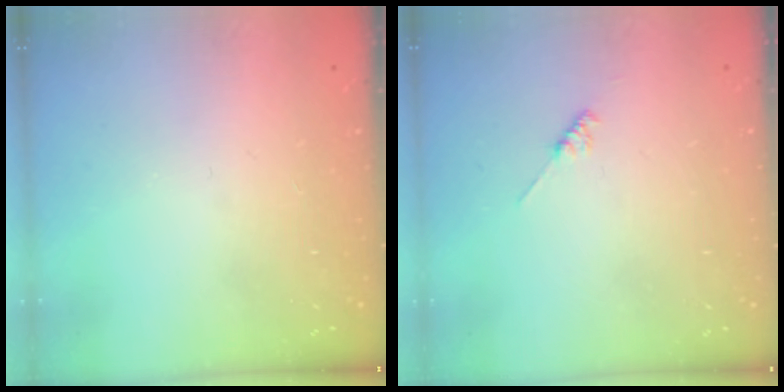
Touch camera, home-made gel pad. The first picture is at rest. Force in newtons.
{"total": 1.8, "press": 1.7, "slide": 0.3}